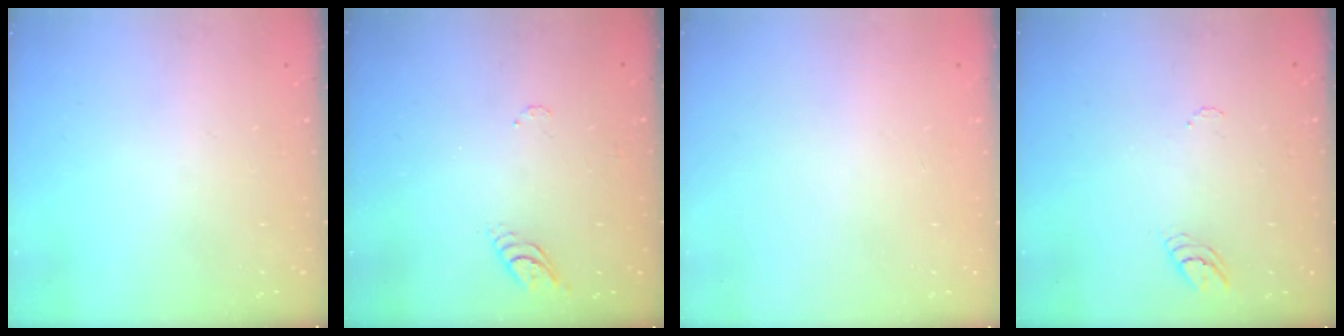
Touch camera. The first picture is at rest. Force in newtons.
{"total": 4.6, "press": 4.6, "slide": 0.5}
{"total": 0.0}
{"total": 3.7, "press": 3.6, "slide": 0.3}